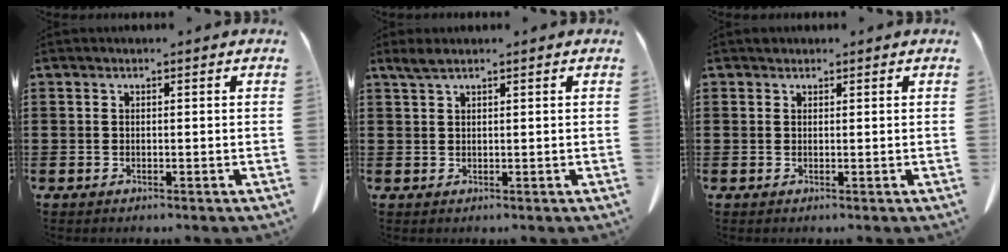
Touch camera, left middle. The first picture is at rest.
{"total": 1.7, "force": [1.3, 0.2, 1.2], "torque": [-0.026, 0.002, 0.023]}
{"total": 0.5, "force": [0.4, 0.4, 0.0], "torque": [0.000, 0.002, 0.008]}